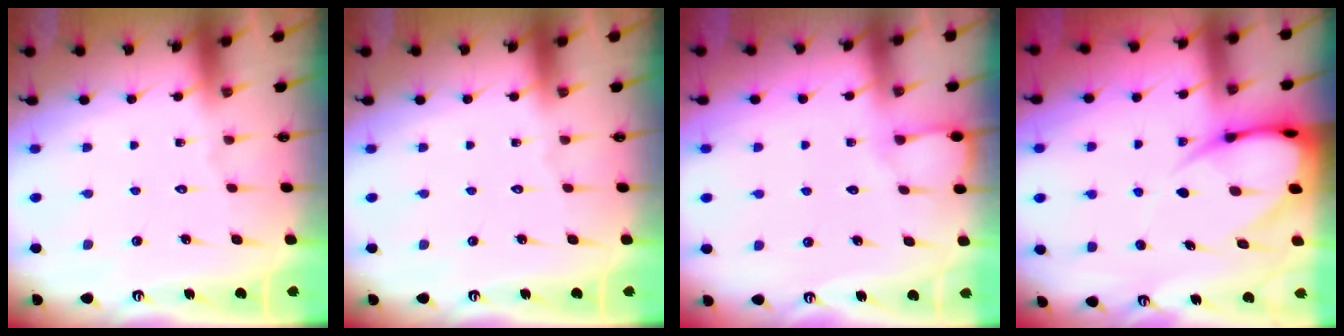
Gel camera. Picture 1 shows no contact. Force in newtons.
{"total": 0.0}
{"total": 3.5, "press": 3.5, "slide": 0.5}
{"total": 10.2, "press": 10.2, "slide": 1.2}